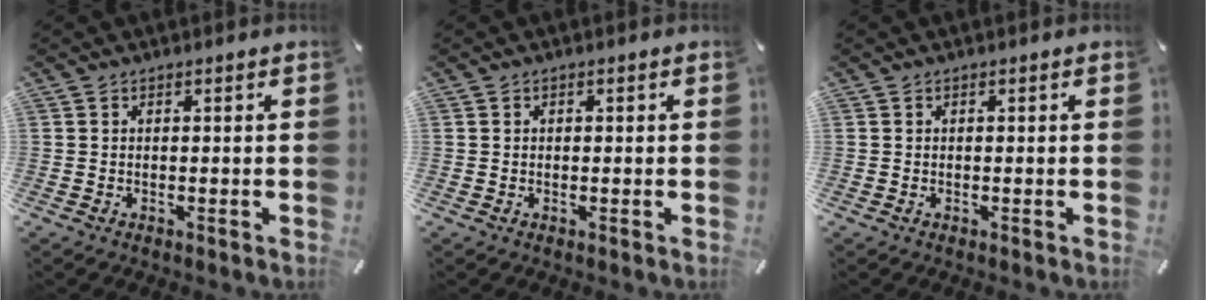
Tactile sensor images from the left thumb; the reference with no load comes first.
{"total": 0.5, "force": [0.0, 0.5, 0.2], "torque": [-0.005, 0.002, -0.001]}
{"total": 0.0}